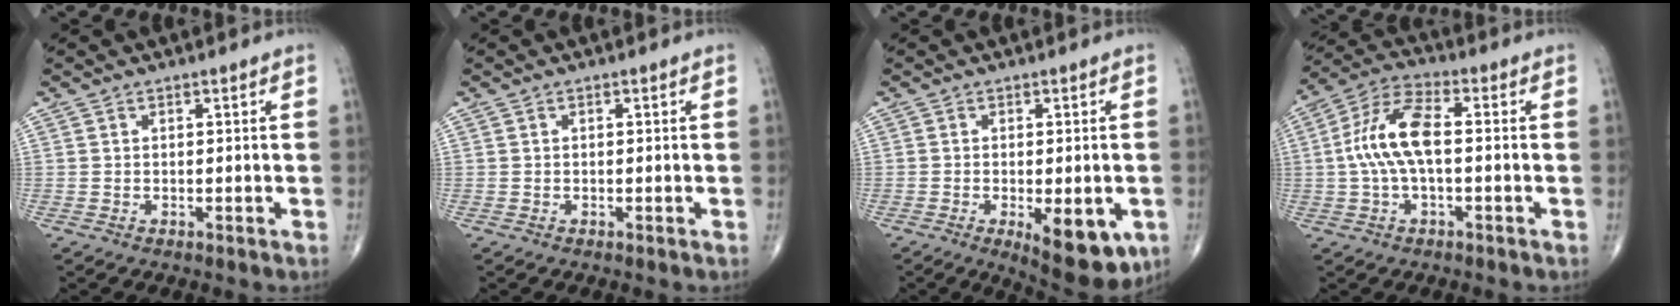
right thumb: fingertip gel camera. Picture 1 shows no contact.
{"total": 0.0}
{"total": 11.4, "force": [-4.1, 4.6, 9.6], "torque": [-0.114, -0.011, -0.048]}
{"total": 11.0, "force": [-0.2, 4.8, 10.0], "torque": [-0.216, 0.035, -0.008]}